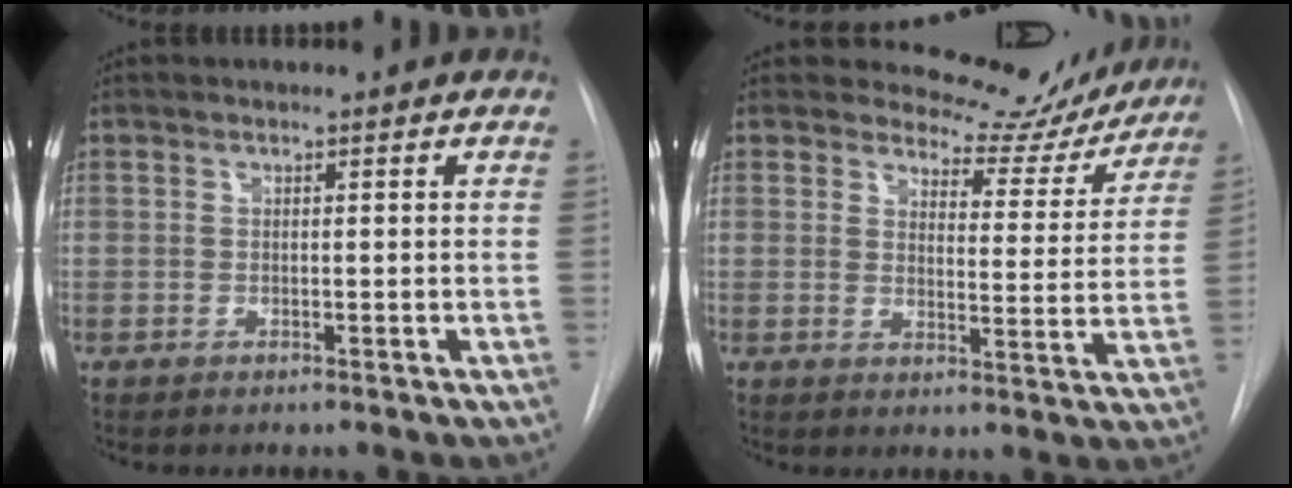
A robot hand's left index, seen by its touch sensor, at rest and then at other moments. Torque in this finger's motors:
{"motor_torque": [0.81, -0.93, 0.05, -0.01]}